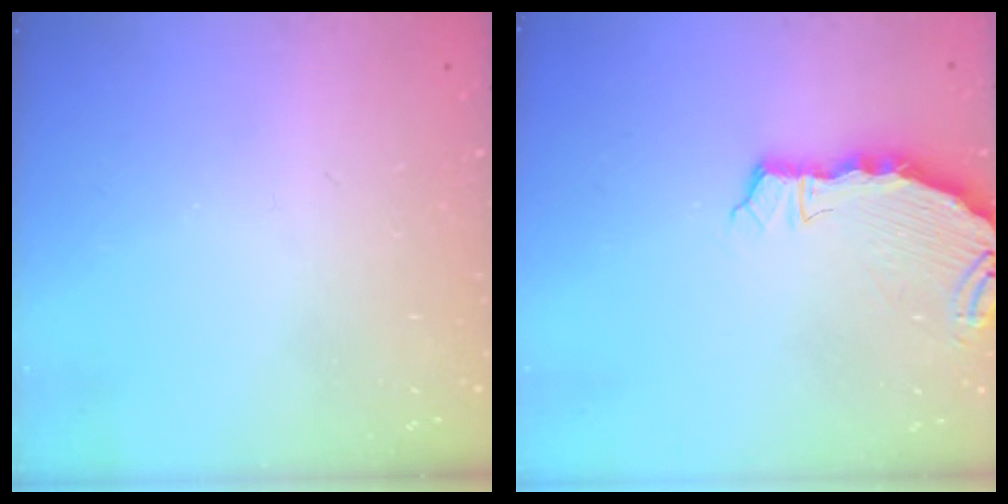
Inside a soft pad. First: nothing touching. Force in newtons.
{"total": 6.6, "press": 5.3, "slide": 4.0}